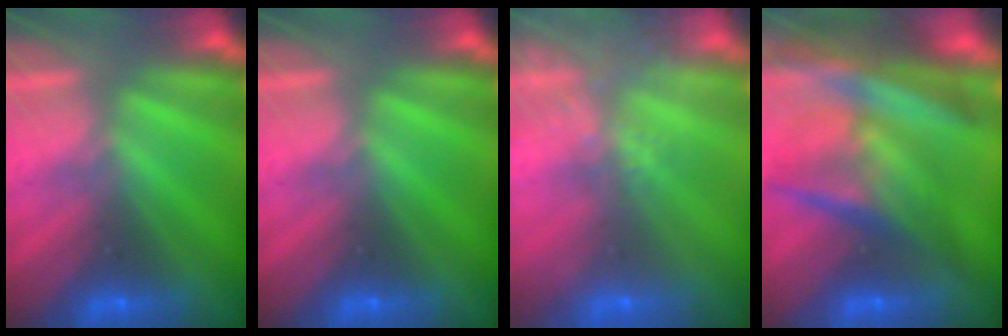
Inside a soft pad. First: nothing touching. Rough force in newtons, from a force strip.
{"total": 0.0}
{"total": 8.9}
{"total": 11.4}